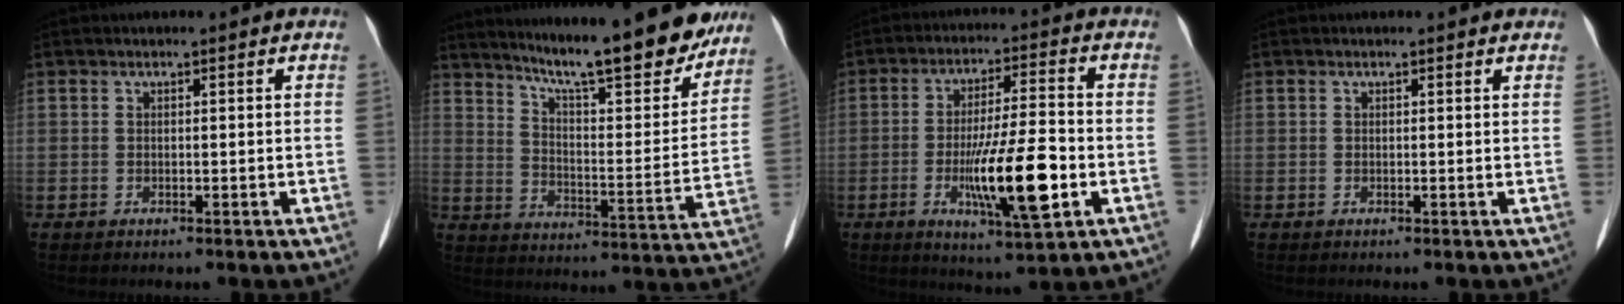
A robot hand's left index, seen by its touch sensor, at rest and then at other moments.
{"total": 21.0, "force": [18.2, 2.4, 10.1], "torque": [-0.153, -0.032, 0.255]}
{"total": 12.6, "force": [-3.6, 1.6, 11.9], "torque": [-0.213, -0.014, -0.058]}
{"total": 1.2, "force": [1.1, 0.4, 0.2], "torque": [-0.012, -0.001, 0.000]}